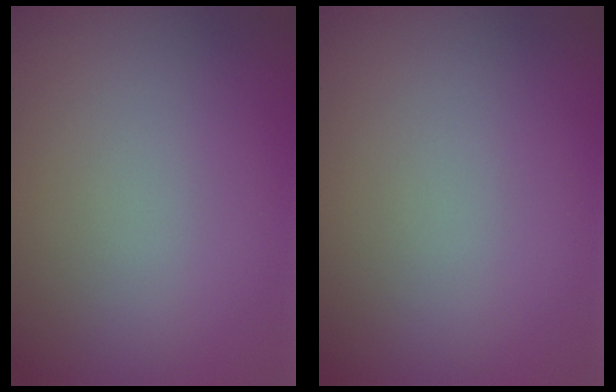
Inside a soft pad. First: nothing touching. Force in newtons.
{"total": 0.0}